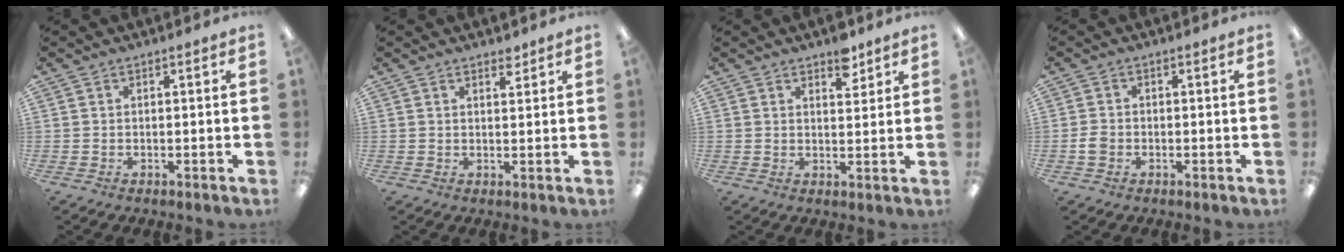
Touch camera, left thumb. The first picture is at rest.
{"total": 2.5, "force": [2.1, 0.8, 1.0], "torque": [-0.007, -0.011, 0.035]}
{"total": 5.6, "force": [4.1, 2.5, 2.8], "torque": [-0.016, -0.026, 0.065]}
{"total": 2.4, "force": [-0.6, 1.9, 1.3], "torque": [-0.023, 0.005, -0.012]}